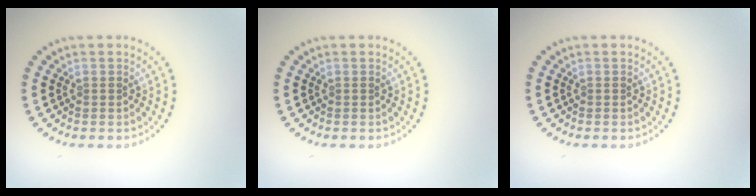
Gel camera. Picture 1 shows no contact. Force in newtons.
{"total": 0.0}
{"total": 0.0}